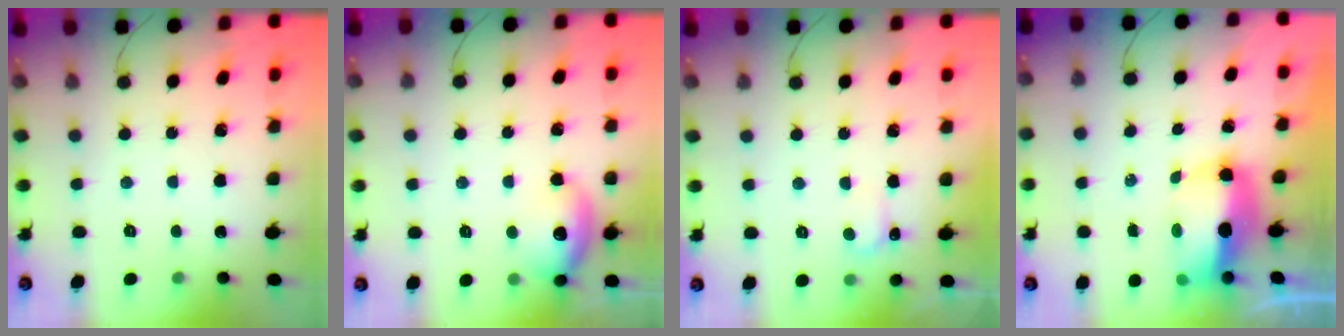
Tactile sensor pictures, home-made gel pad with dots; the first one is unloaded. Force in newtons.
{"total": 11.8, "press": 11.7, "slide": 1.6}
{"total": 3.9, "press": 3.7, "slide": 1.0}
{"total": 10.0, "press": 9.8, "slide": 2.0}